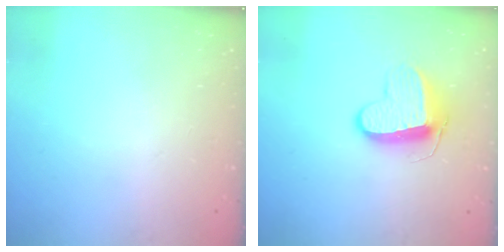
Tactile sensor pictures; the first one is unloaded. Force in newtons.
{"total": 10.3, "press": 10.3, "slide": 0.4}